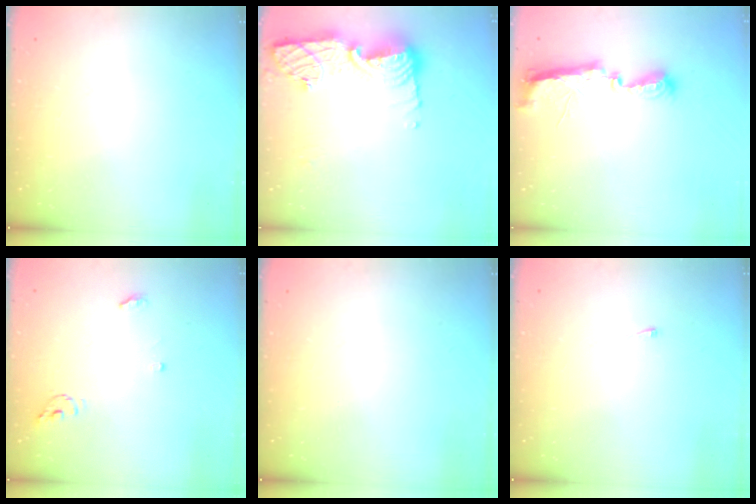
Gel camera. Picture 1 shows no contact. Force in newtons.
{"total": 13.4, "press": 13.4, "slide": 1.3}
{"total": 7.5, "press": 7.5, "slide": 0.5}
{"total": 4.6, "press": 4.6, "slide": 0.3}
{"total": 0.0}
{"total": 2.7, "press": 2.7, "slide": 0.4}